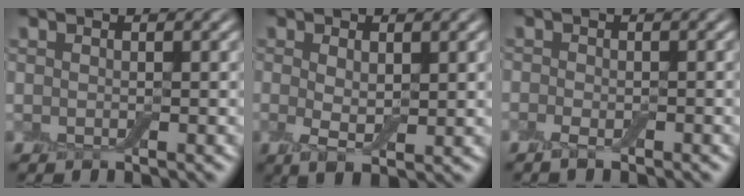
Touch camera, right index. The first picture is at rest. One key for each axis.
{"total": 3.1, "fx": 0.3, "fy": 1.3, "fz": 2.8, "tx": -0.054, "ty": -0.004, "tz": 0.007}
{"total": 1.6, "fx": -1.0, "fy": 0.8, "fz": 1.0, "tx": -0.018, "ty": -0.001, "tz": -0.020}